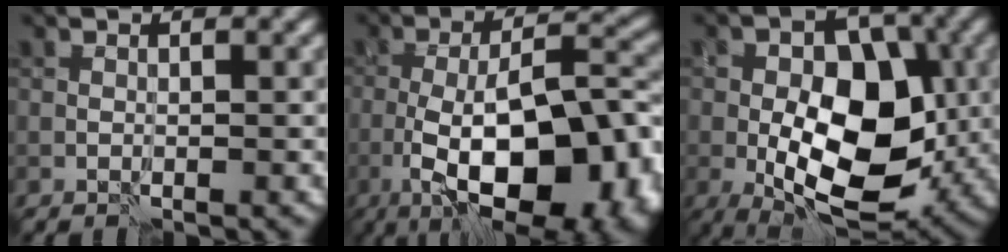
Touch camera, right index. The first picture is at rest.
{"total": 15.0, "force": [-4.9, 6.2, 12.8], "torque": [-0.164, 0.004, -0.070]}
{"total": 11.5, "force": [-1.6, 6.9, 9.1], "torque": [-0.139, -0.001, -0.035]}